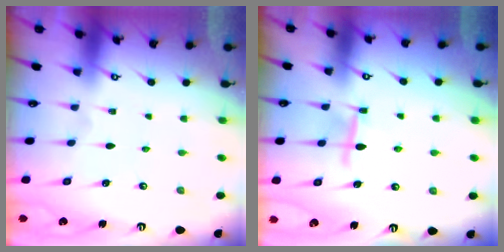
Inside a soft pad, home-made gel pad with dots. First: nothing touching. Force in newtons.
{"total": 6.9, "press": 6.9, "slide": 0.5}